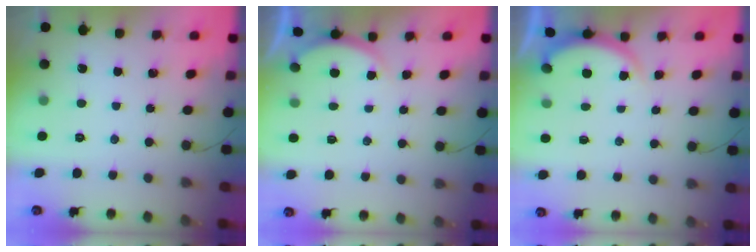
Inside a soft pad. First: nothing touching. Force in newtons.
{"total": 2.4, "press": 2.4, "slide": 0.6}
{"total": 2.5, "press": 2.4, "slide": 0.6}